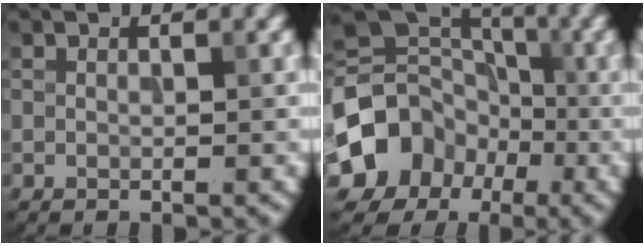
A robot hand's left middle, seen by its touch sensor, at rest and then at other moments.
{"total": 10.0, "force": [-3.9, 8.3, 4.1], "torque": [-0.076, 0.008, -0.082]}